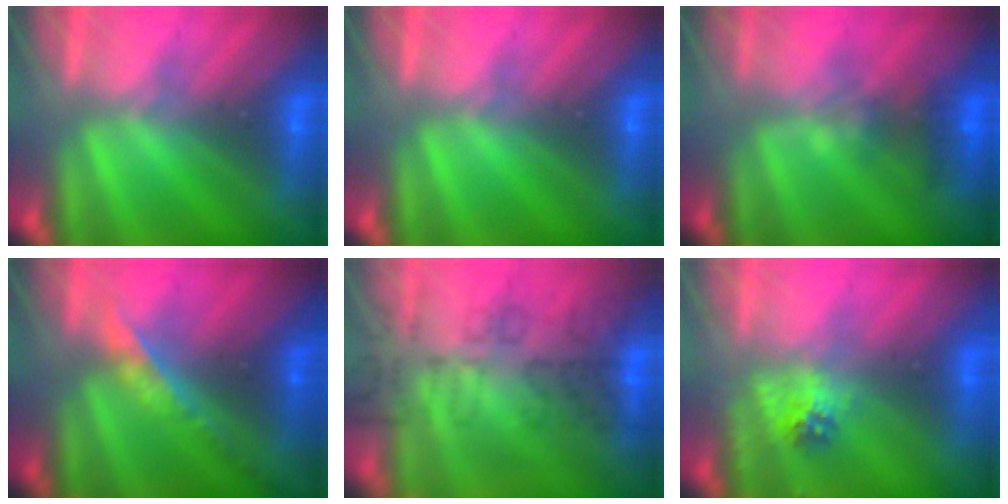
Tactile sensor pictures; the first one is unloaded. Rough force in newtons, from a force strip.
{"total": 0.0}
{"total": 4.5}
{"total": 2.4}
{"total": 7.6}
{"total": 2.2}